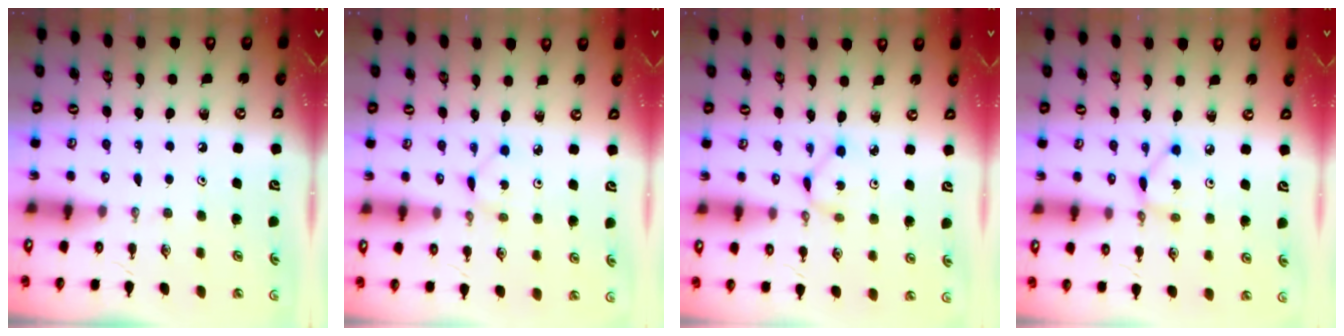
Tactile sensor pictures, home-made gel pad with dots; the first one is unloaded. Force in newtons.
{"total": 1.2, "press": 1.2, "slide": 0.1}
{"total": 1.6, "press": 1.6, "slide": 0.2}
{"total": 3.4, "press": 3.4, "slide": 0.1}